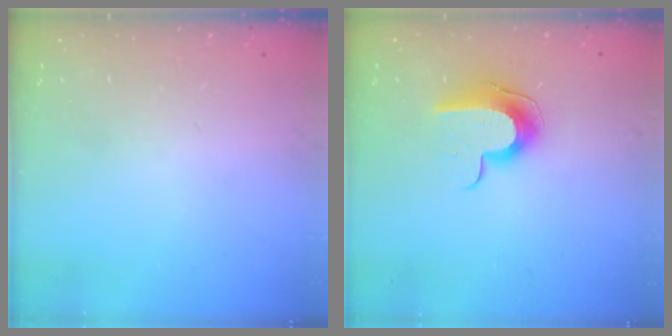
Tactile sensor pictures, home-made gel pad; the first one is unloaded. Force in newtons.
{"total": 11.8, "press": 11.8, "slide": 0.7}